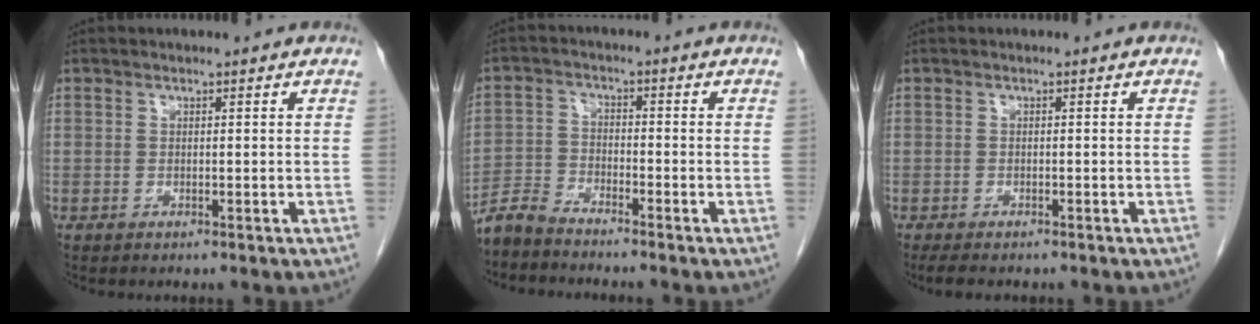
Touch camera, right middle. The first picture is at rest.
{"total": 4.1, "force": [-4.0, 0.4, 0.6], "torque": [-0.014, -0.014, -0.083]}
{"total": 3.8, "force": [-3.1, 1.2, 2.0], "torque": [-0.028, -0.010, -0.041]}